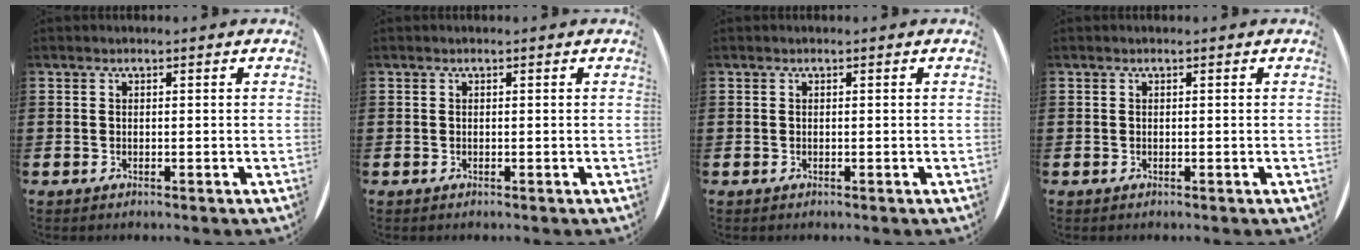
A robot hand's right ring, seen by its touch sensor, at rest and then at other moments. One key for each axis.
{"total": 0.0}
{"total": 0.0}
{"total": 0.0}